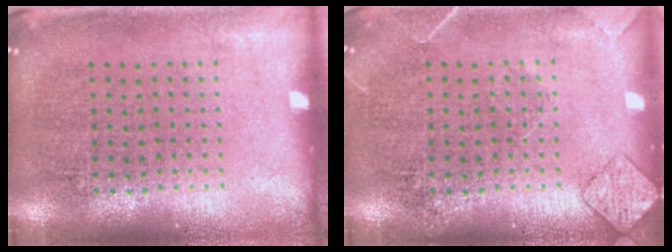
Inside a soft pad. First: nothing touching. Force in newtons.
{"total": 1.8, "press": 1.8, "slide": 0.1}